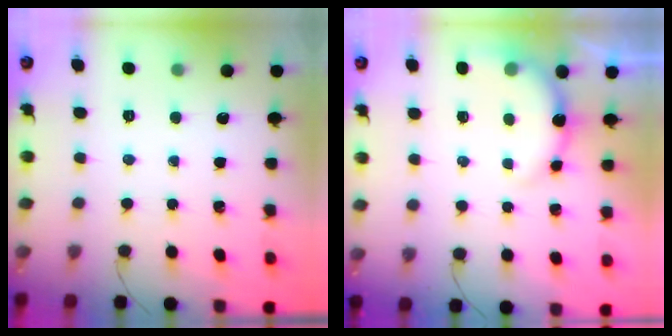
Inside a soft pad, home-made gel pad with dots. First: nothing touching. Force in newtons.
{"total": 5.6, "press": 5.6, "slide": 0.8}